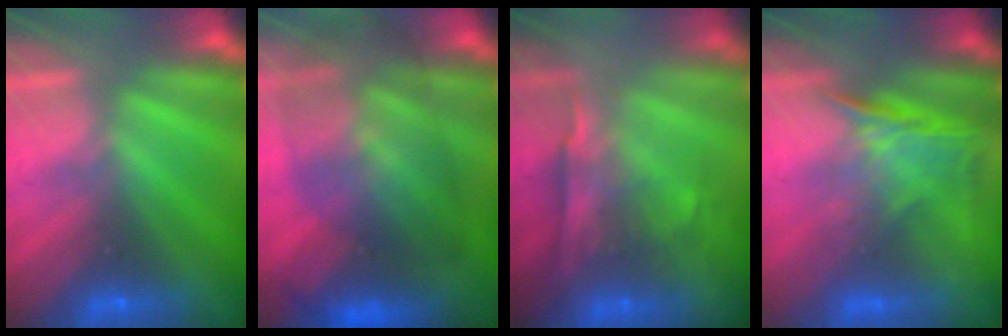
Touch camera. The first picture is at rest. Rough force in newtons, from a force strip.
{"total": 8.7}
{"total": 7.6}
{"total": 1.3}